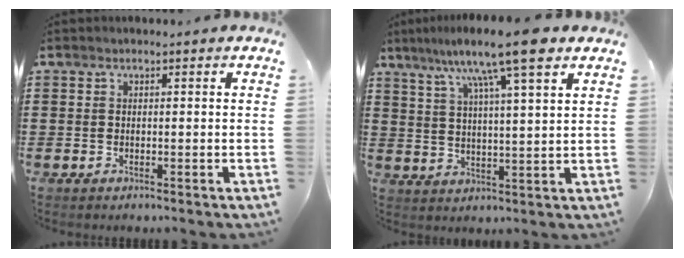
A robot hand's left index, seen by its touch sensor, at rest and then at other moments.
{"total": 11.1, "force": [7.7, 0.8, 7.9], "torque": [-0.148, -0.025, 0.125]}